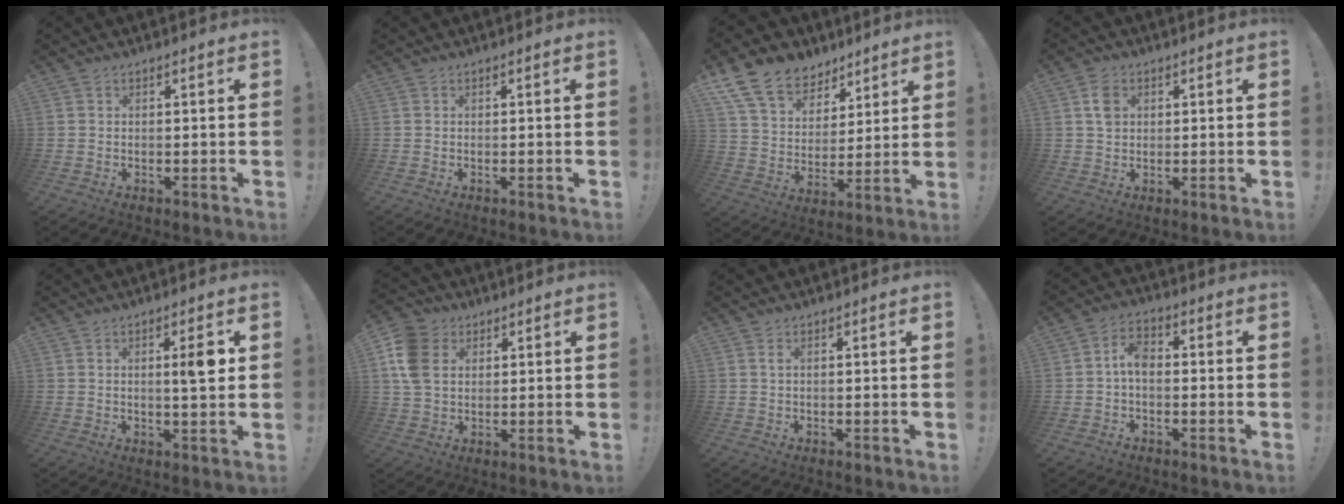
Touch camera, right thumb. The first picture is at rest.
{"total": 0.0}
{"total": 14.7, "force": [10.1, 9.4, 4.9], "torque": [-0.099, -0.065, 0.196]}
{"total": 4.5, "force": [1.2, 3.3, 2.8], "torque": [-0.035, -0.001, 0.021]}
{"total": 5.7, "force": [1.2, 0.8, 5.6], "torque": [-0.084, -0.008, 0.011]}
{"total": 12.1, "force": [3.3, 9.2, 7.1], "torque": [-0.158, -0.005, 0.062]}
{"total": 0.9, "force": [0.2, 0.1, 0.9], "torque": [-0.026, 0.005, 0.005]}
{"total": 5.7, "force": [-0.7, 3.1, 4.7], "torque": [-0.083, 0.006, -0.013]}